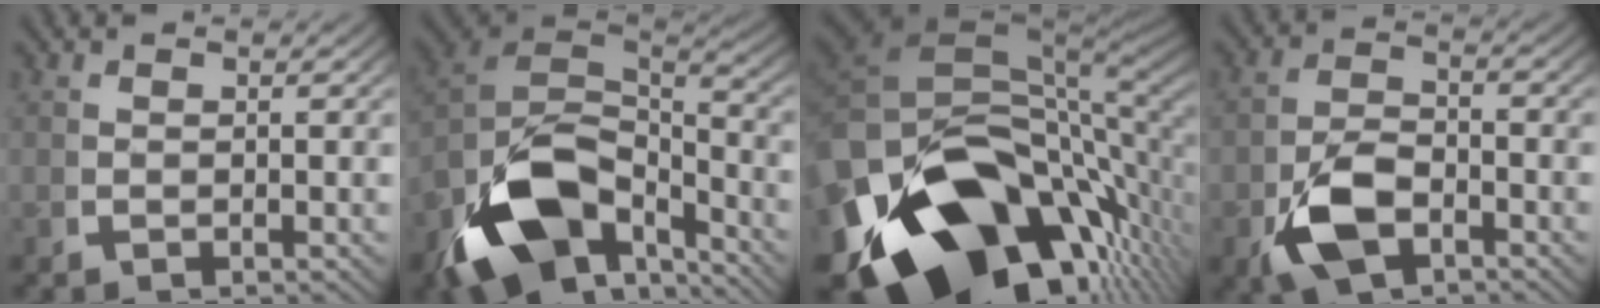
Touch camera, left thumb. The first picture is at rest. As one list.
[{"total": 15.1, "force": [-3.1, 9.5, 11.4], "torque": [-0.250, -0.056, -0.031]}, {"total": 28.9, "force": [-3.4, 17.9, 22.4], "torque": [-0.378, -0.061, -0.024]}, {"total": 6.2, "force": [-2.3, 3.9, 4.2], "torque": [-0.103, -0.020, -0.033]}]